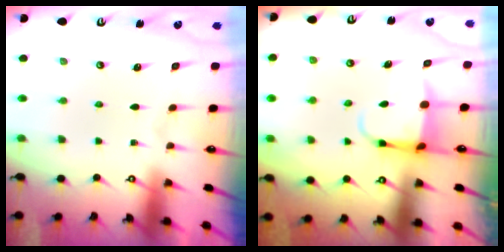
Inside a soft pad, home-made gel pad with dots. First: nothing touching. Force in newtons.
{"total": 4.0, "press": 3.8, "slide": 1.0}